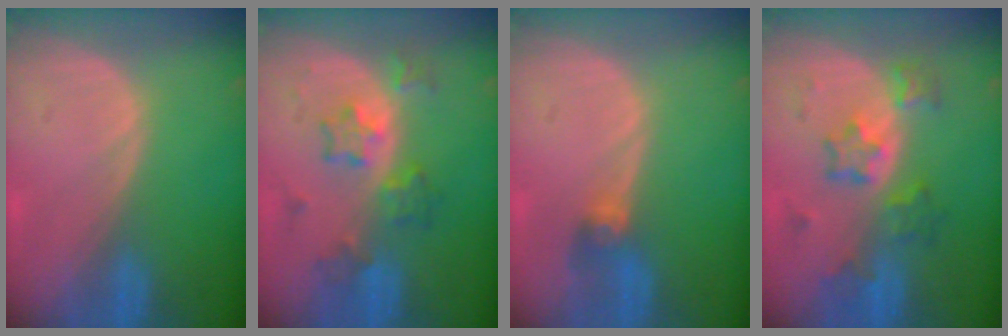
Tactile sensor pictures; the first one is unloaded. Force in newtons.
{"total": 5.9, "press": 5.9, "slide": 0.3}
{"total": 2.7, "press": 2.7, "slide": 0.3}
{"total": 6.2, "press": 6.2, "slide": 0.4}